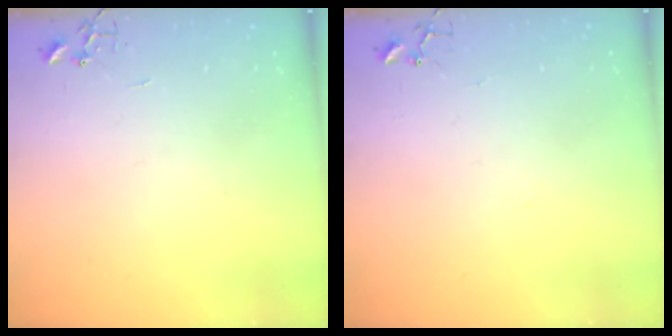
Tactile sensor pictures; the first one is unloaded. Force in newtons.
{"total": 6.1, "press": 6.0, "slide": 0.6}